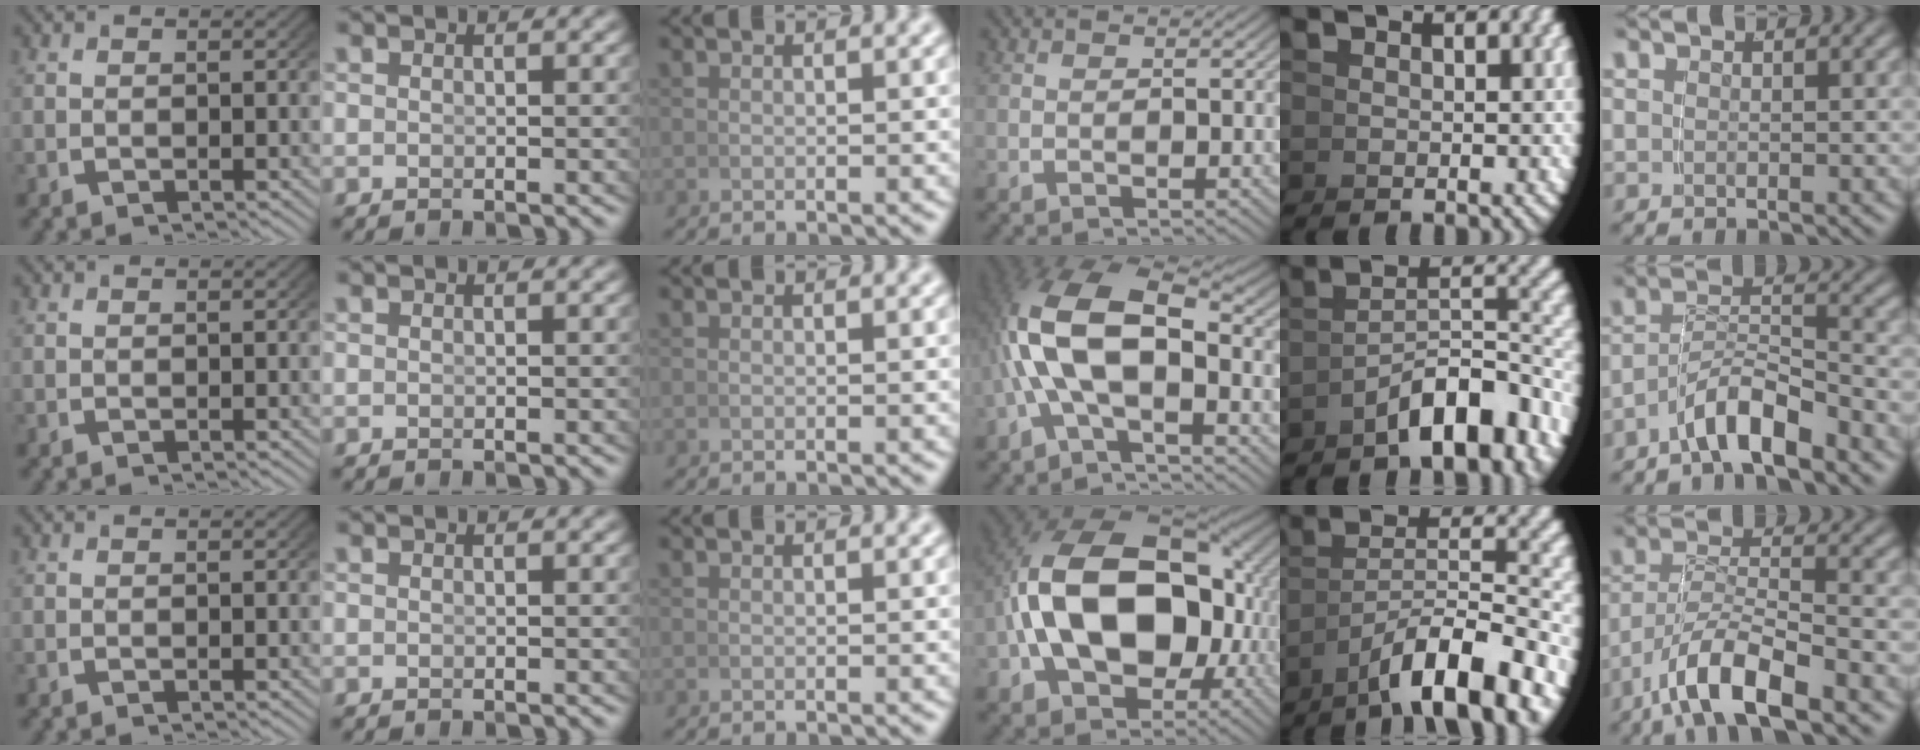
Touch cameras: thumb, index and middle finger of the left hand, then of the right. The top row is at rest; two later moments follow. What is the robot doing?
{"motion": "grasp_and_lifting", "object": "photo album"}